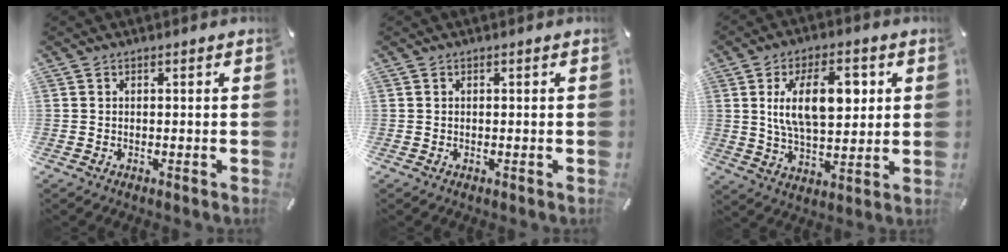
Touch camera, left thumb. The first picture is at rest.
{"total": 0.0}
{"total": 15.1, "force": [4.0, 7.9, 12.2], "torque": [-0.218, -0.003, 0.063]}